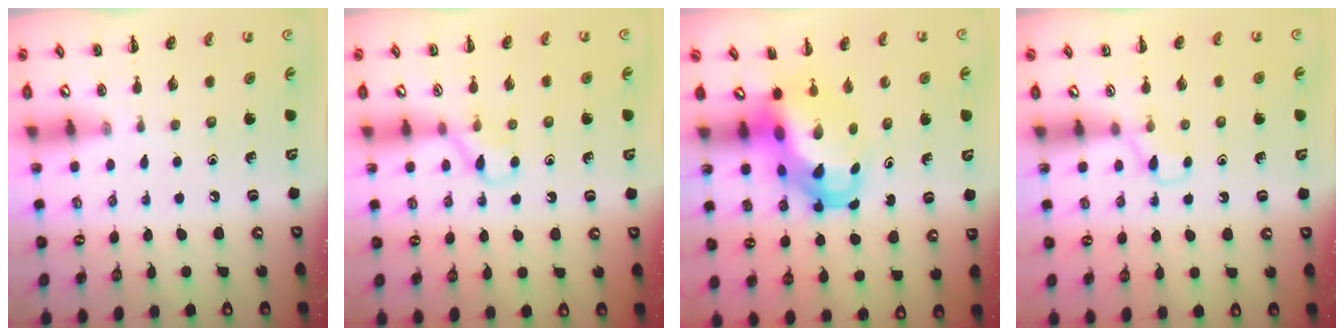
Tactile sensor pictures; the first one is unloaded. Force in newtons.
{"total": 4.8, "press": 4.6, "slide": 1.3}
{"total": 7.2, "press": 7.1, "slide": 1.0}
{"total": 2.8, "press": 2.5, "slide": 1.1}